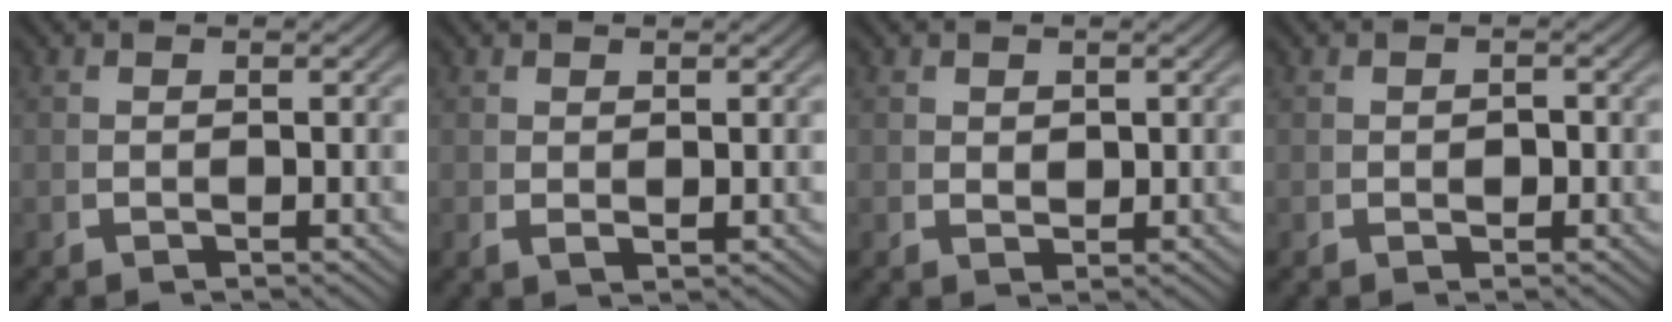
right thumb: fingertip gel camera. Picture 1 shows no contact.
{"total": 0.9, "force": [0.6, 0.3, 0.6], "torque": [-0.014, -0.002, 0.020]}
{"total": 1.3, "force": [0.8, 0.8, 0.6], "torque": [-0.011, -0.008, 0.026]}
{"total": 1.1, "force": [0.0, 0.8, 0.6], "torque": [-0.013, -0.003, 0.002]}